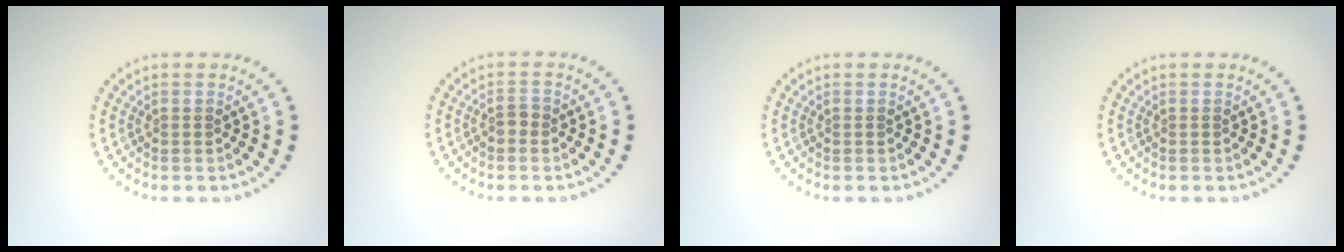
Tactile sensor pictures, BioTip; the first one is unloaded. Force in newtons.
{"total": 1.0, "press": 1.0, "slide": 0.3}
{"total": 0.0}
{"total": 0.0}